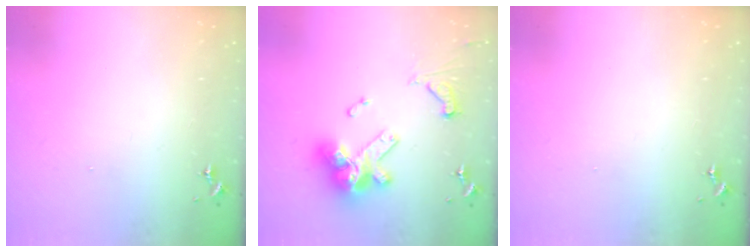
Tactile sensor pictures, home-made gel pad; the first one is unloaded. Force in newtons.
{"total": 18.3, "press": 18.1, "slide": 2.5}
{"total": 0.0}